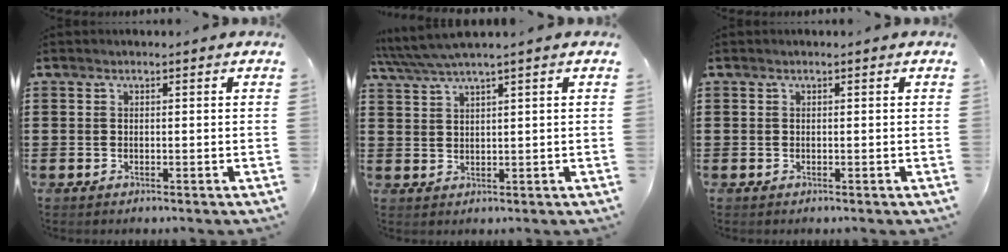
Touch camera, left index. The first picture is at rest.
{"total": 2.9, "force": [2.3, -0.2, 1.8], "torque": [-0.044, -0.003, 0.040]}
{"total": 0.0}